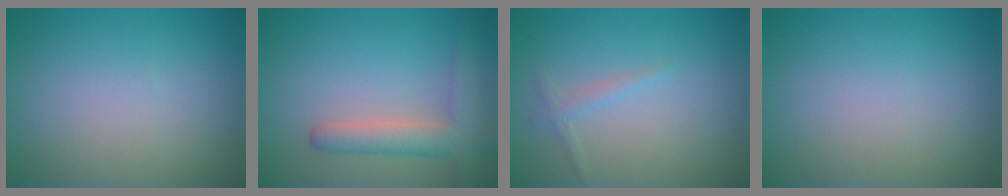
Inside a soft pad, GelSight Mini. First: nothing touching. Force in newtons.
{"total": 4.1, "press": 4.1, "slide": 0.3}
{"total": 1.1, "press": 1.1, "slide": 0.1}
{"total": 0.0}